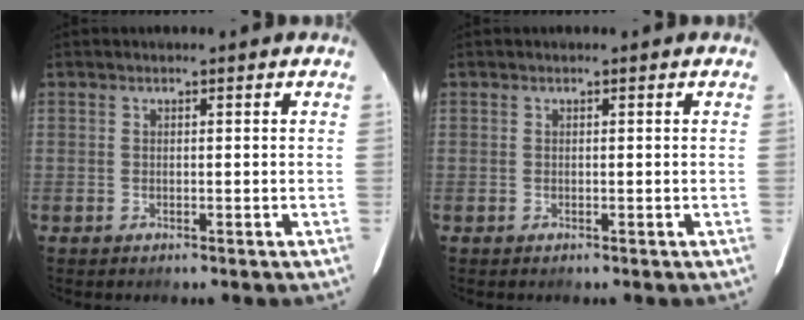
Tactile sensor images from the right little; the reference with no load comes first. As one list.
[{"total": 0.0}]